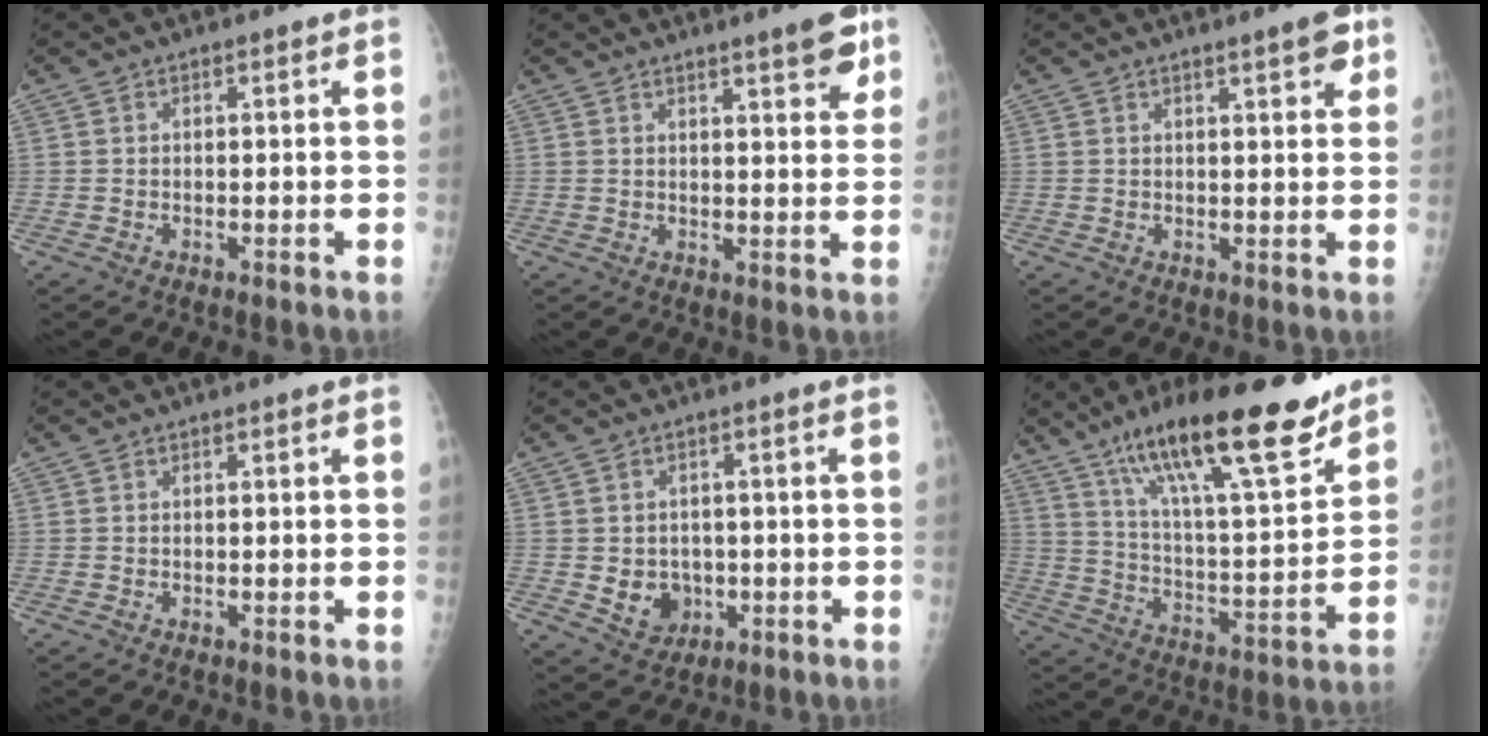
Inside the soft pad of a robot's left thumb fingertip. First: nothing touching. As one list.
[{"total": 6.5, "force": [4.1, 1.3, 4.9], "torque": [-0.053, -0.020, 0.053]}, {"total": 4.3, "force": [2.5, 0.9, 3.3], "torque": [-0.035, -0.010, 0.031]}, {"total": 0.0}, {"total": 6.2, "force": [-1.0, 5.3, 3.0], "torque": [-0.019, 0.002, -0.002]}, {"total": 25.1, "force": [17.2, 5.5, 17.4], "torque": [-0.260, -0.067, 0.288]}]